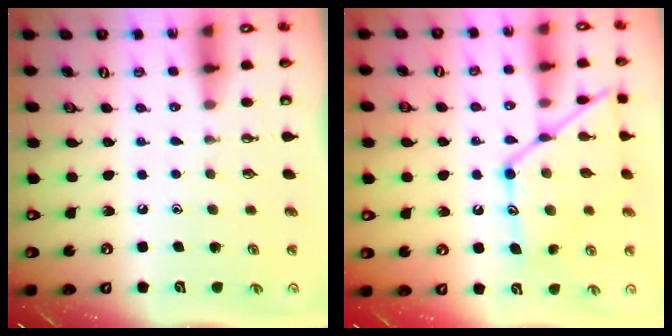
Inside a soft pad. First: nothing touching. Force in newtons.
{"total": 17.3, "press": 17.2, "slide": 1.2}